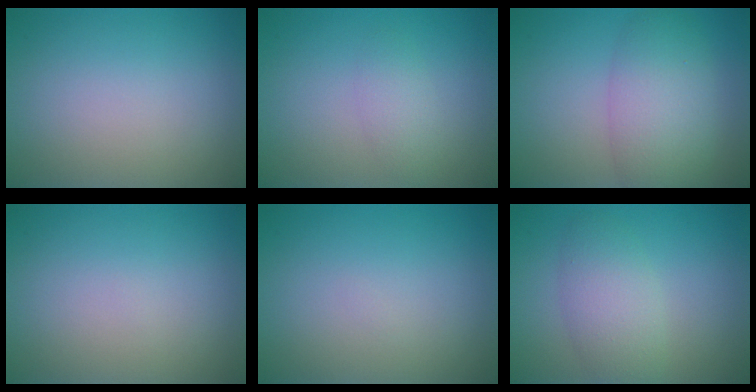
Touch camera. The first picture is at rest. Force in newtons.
{"total": 1.9, "press": 1.9, "slide": 0.1}
{"total": 5.8, "press": 5.8, "slide": 0.3}
{"total": 0.0}
{"total": 0.0}
{"total": 3.7, "press": 3.7, "slide": 0.2}